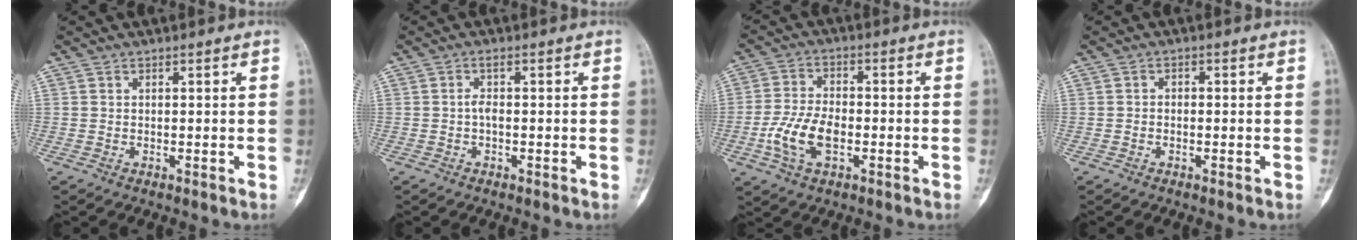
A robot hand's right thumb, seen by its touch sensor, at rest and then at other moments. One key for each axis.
{"total": 1.7, "fx": -0.2, "fy": 0.7, "fz": 1.5, "tx": -0.029, "ty": 0.003, "tz": -0.007}
{"total": 8.9, "fx": -2.6, "fy": 4.9, "fz": 7.0, "tx": -0.147, "ty": 0.012, "tz": -0.050}
{"total": 0.9, "fx": -0.4, "fy": 0.6, "fz": 0.5, "tx": -0.004, "ty": 0.005, "tz": -0.010}